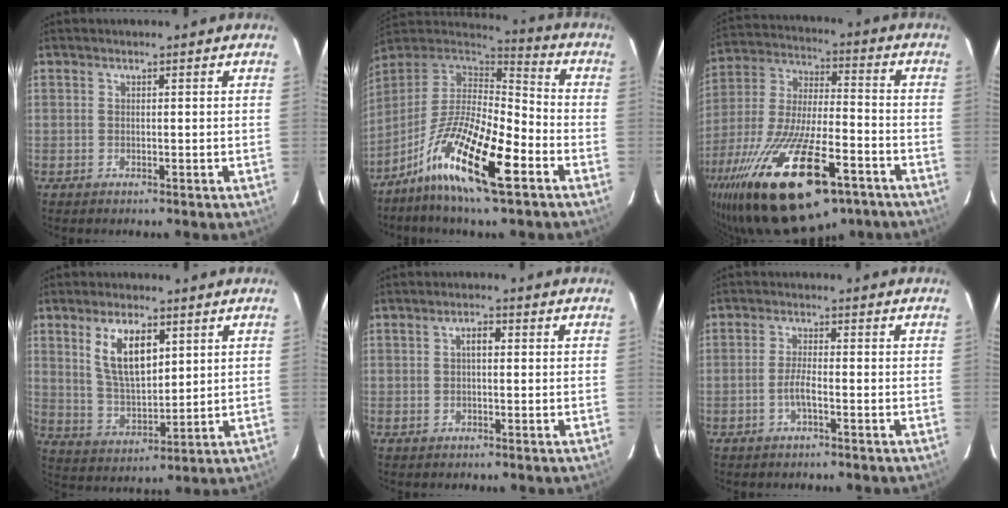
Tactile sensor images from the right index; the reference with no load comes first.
{"total": 18.3, "force": [-10.1, 4.1, 14.7], "torque": [-0.286, -0.028, -0.191]}
{"total": 30.6, "force": [-18.9, 11.1, 21.4], "torque": [-0.433, -0.051, -0.302]}
{"total": 9.9, "force": [4.2, 4.4, 7.8], "torque": [-0.149, 0.002, 0.091]}
{"total": 2.1, "force": [0.3, 0.9, 1.9], "torque": [-0.033, 0.008, 0.004]}
{"total": 2.7, "force": [-1.2, 0.2, 2.4], "torque": [-0.049, 0.004, -0.025]}